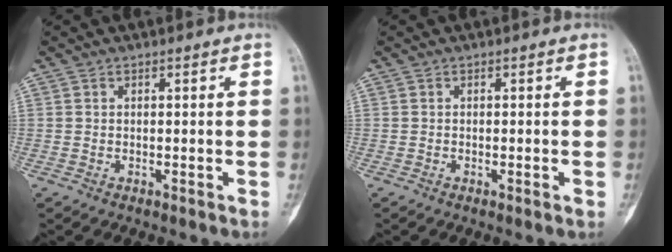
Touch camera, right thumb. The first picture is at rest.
{"total": 0.9, "force": [-0.3, 0.2, 0.8], "torque": [-0.014, -0.002, -0.003]}